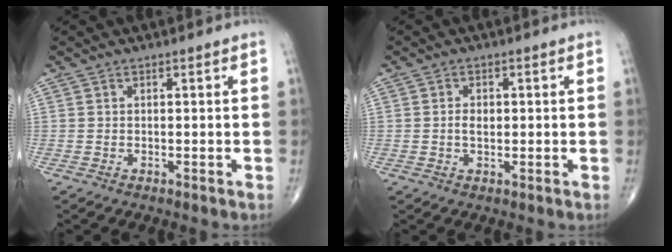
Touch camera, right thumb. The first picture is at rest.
{"total": 2.4, "force": [0.1, 1.4, 1.9], "torque": [-0.033, 0.001, 0.001]}